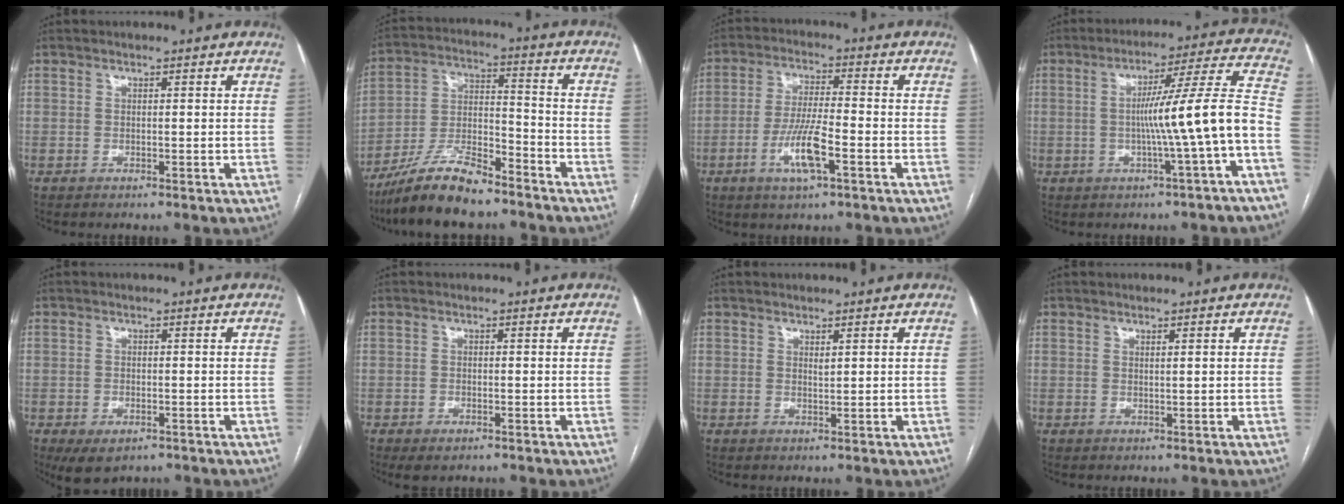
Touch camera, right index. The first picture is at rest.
{"total": 13.0, "force": [-10.5, 2.5, 7.2], "torque": [-0.141, 0.001, -0.191]}
{"total": 8.2, "force": [-3.4, 1.1, 7.4], "torque": [-0.147, -0.005, -0.061]}
{"total": 12.1, "force": [-2.8, -1.6, 11.6], "torque": [-0.161, 0.021, -0.043]}
{"total": 4.2, "force": [-2.4, 2.3, 2.6], "torque": [-0.045, -0.007, -0.027]}
{"total": 2.1, "force": [-1.2, 1.0, 1.4], "torque": [-0.023, -0.003, -0.010]}
{"total": 0.7, "force": [0.4, 0.2, 0.5], "torque": [-0.012, -0.005, 0.009]}
{"total": 0.6, "force": [0.3, -0.1, 0.5], "torque": [-0.012, -0.002, 0.007]}